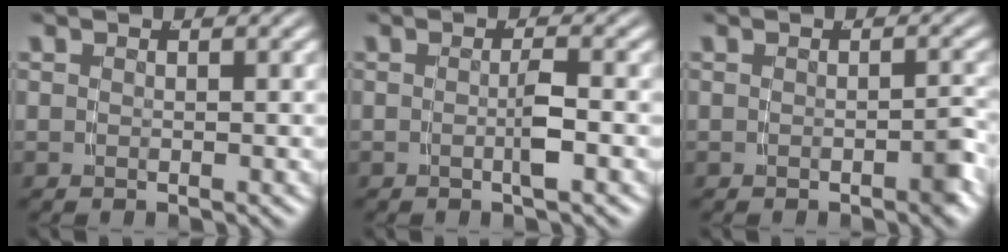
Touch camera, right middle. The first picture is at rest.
{"total": 1.7, "force": [-0.7, -0.6, 1.4], "torque": [-0.016, -0.002, -0.010]}
{"total": 1.4, "force": [-0.9, 0.2, 1.0], "torque": [-0.017, 0.001, -0.017]}